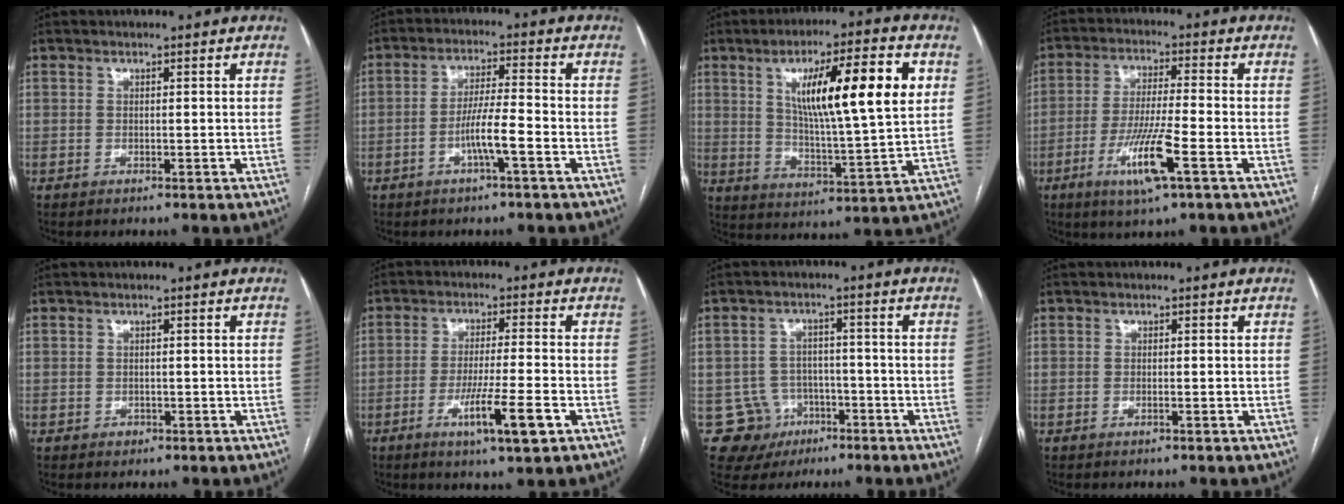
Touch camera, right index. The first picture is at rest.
{"total": 5.8, "force": [-2.4, -0.1, 5.3], "torque": [-0.101, 0.005, -0.044]}
{"total": 16.9, "force": [5.2, 1.5, 16.0], "torque": [-0.261, 0.008, 0.079]}
{"total": 9.9, "force": [-4.2, 0.2, 9.0], "torque": [-0.172, -0.015, -0.077]}
{"total": 0.7, "force": [-0.4, 0.6, 0.1], "torque": [-0.002, 0.003, -0.004]}
{"total": 8.3, "force": [-3.6, 0.0, 7.4], "torque": [-0.129, -0.017, -0.059]}
{"total": 6.8, "force": [-2.8, 6.3, 0.0], "torque": [0.007, 0.013, -0.035]}
{"total": 0.5, "force": [-0.2, 0.0, 0.5], "torque": [-0.010, 0.000, -0.003]}